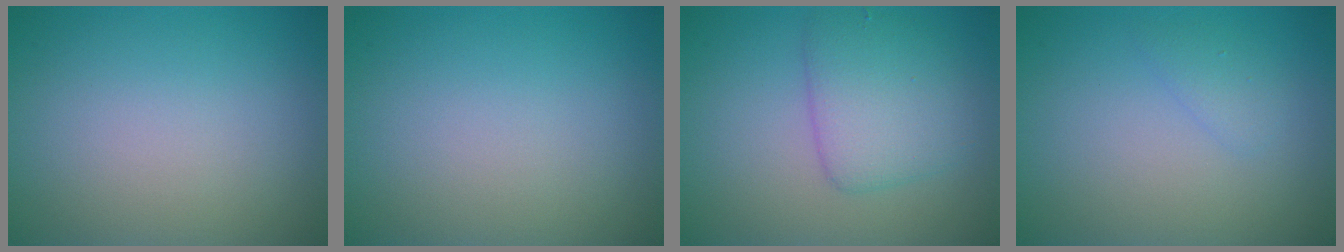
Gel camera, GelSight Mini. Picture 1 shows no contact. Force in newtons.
{"total": 0.0}
{"total": 4.1, "press": 4.1, "slide": 0.1}
{"total": 1.1, "press": 1.1, "slide": 0.0}